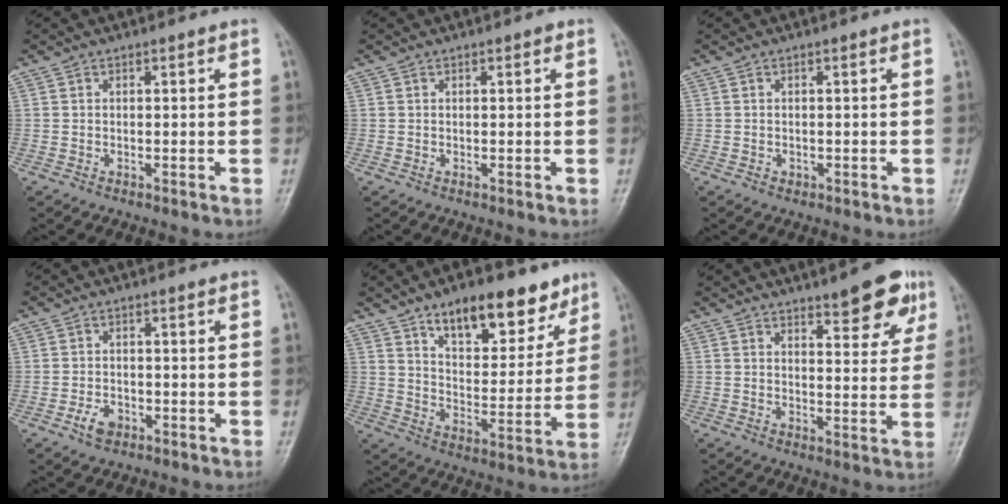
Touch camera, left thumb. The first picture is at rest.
{"total": 0.5, "force": [0.2, 0.2, 0.4], "torque": [-0.004, 0.001, 0.000]}
{"total": 0.7, "force": [-0.3, 0.6, 0.2], "torque": [0.000, 0.002, -0.004]}
{"total": 3.4, "force": [-1.8, 2.2, 1.9], "torque": [-0.031, 0.010, -0.029]}
{"total": 16.4, "force": [10.6, 7.6, 9.9], "torque": [-0.093, -0.055, 0.165]}
{"total": 9.0, "force": [5.6, 3.1, 6.3], "torque": [-0.053, -0.029, 0.073]}